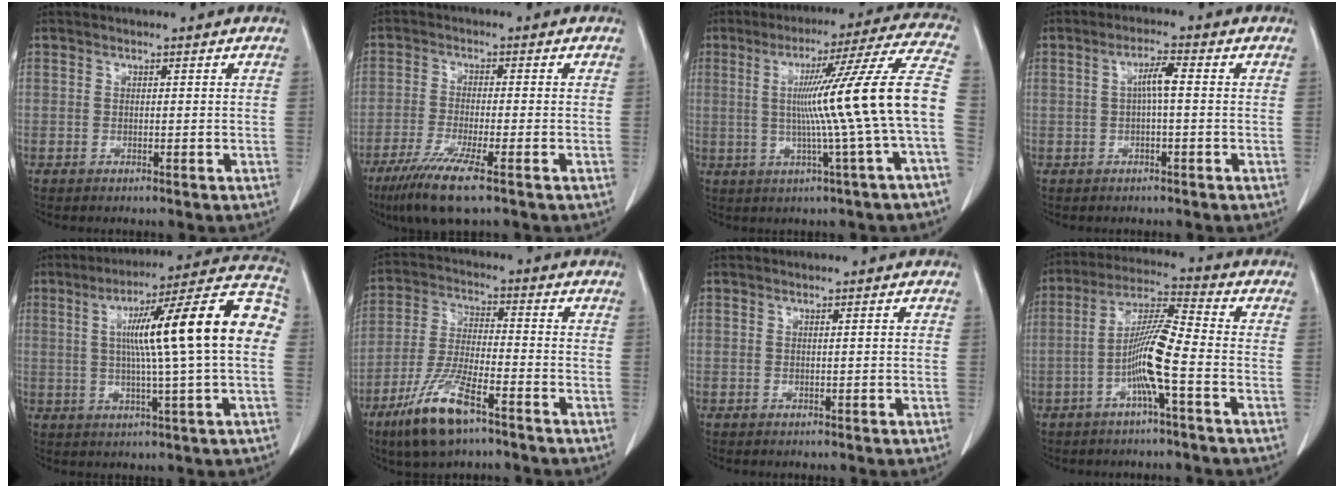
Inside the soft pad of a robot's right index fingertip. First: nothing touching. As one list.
[{"total": 8.2, "force": [-5.1, 0.1, 6.3], "torque": [-0.120, -0.024, -0.090]}, {"total": 17.0, "force": [-0.8, -2.7, 16.8], "torque": [-0.238, 0.013, -0.018]}, {"total": 3.3, "force": [0.2, 0.2, 3.3], "torque": [-0.061, 0.007, 0.004]}, {"total": 19.0, "force": [2.2, 0.3, 18.9], "torque": [-0.272, 0.031, 0.023]}, {"total": 11.3, "force": [-7.1, 2.4, 8.5], "torque": [-0.178, -0.022, -0.132]}, {"total": 0.8, "force": [0.1, 0.0, 0.8], "torque": [-0.015, 0.001, 0.002]}, {"total": 9.2, "force": [-2.9, 0.0, 8.8], "torque": [-0.172, 0.012, -0.056]}]